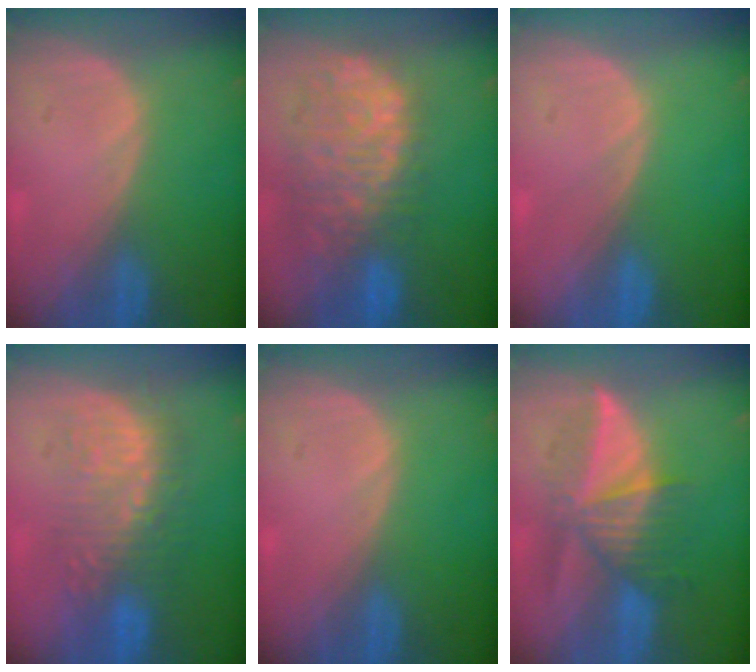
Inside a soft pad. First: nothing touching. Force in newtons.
{"total": 12.0, "press": 9.9, "slide": 6.8}
{"total": 0.0}
{"total": 8.8, "press": 8.6, "slide": 1.4}
{"total": 0.0}
{"total": 7.3, "press": 7.2, "slide": 1.2}